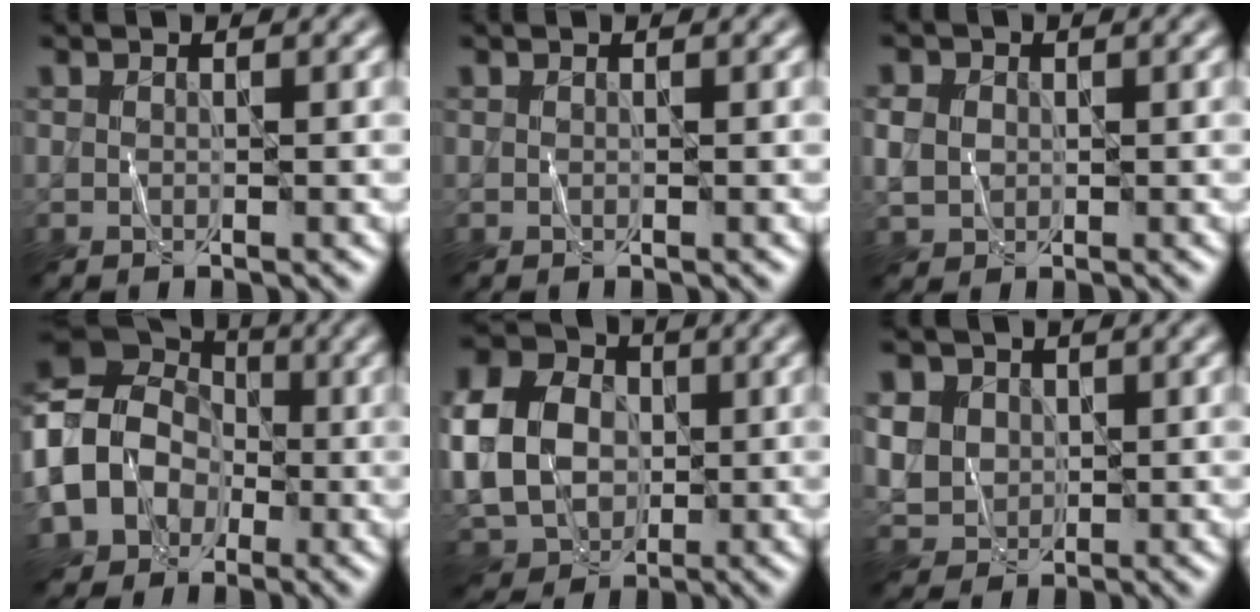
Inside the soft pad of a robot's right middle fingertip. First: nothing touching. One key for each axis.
{"total": 0.0}
{"total": 2.5, "fx": 0.2, "fy": 2.2, "fz": 1.2, "tx": -0.030, "ty": 0.000, "tz": 0.004}
{"total": 12.2, "fx": -3.1, "fy": 10.7, "fz": 4.9, "tx": -0.121, "ty": -0.007, "tz": -0.082}
{"total": 10.5, "fx": 0.1, "fy": 8.1, "fz": 6.6, "tx": -0.157, "ty": 0.005, "tz": -0.008}
{"total": 6.5, "fx": 2.2, "fy": 5.5, "fz": 2.7, "tx": -0.075, "ty": 0.021, "tz": 0.037}